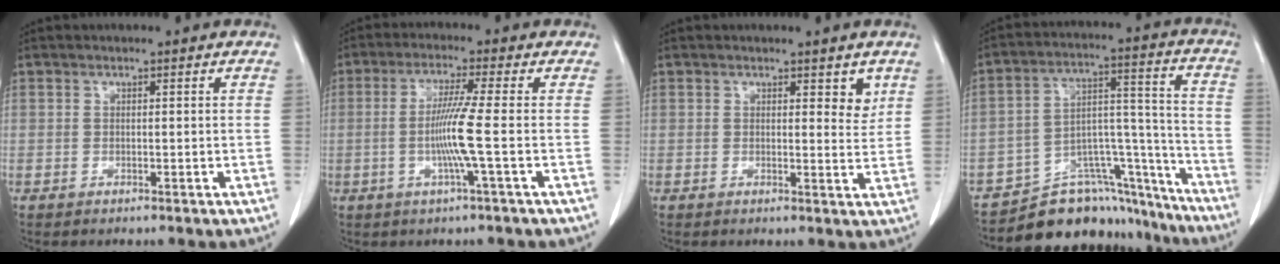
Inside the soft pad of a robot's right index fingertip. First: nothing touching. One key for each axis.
{"total": 6.9, "fx": -1.1, "fy": -1.4, "fz": 6.7, "tx": -0.132, "ty": -0.005, "tz": -0.024}
{"total": 2.9, "fx": 1.7, "fy": 1.2, "fz": 1.9, "tx": -0.016, "ty": -0.011, "tz": 0.020}
{"total": 18.0, "fx": -16.4, "fy": 6.5, "fz": 3.9, "tx": -0.043, "ty": 0.069, "tz": -0.245}